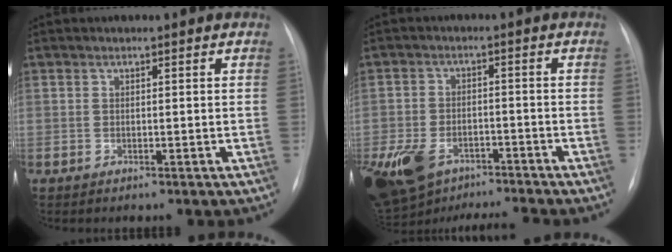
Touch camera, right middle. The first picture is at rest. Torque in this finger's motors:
{"motor_torque": [1.05, -1.09, 0.73, 0.12]}